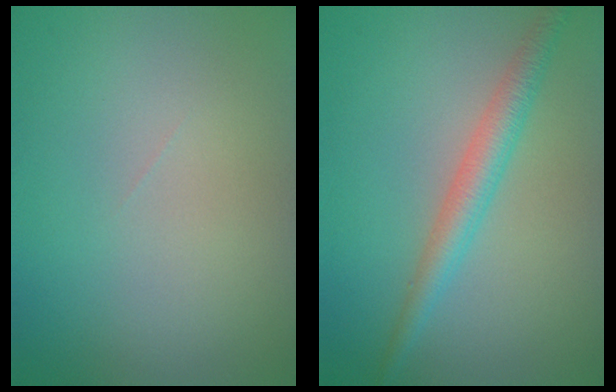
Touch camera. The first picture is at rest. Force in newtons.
{"total": 3.0, "press": 3.0, "slide": 0.0}